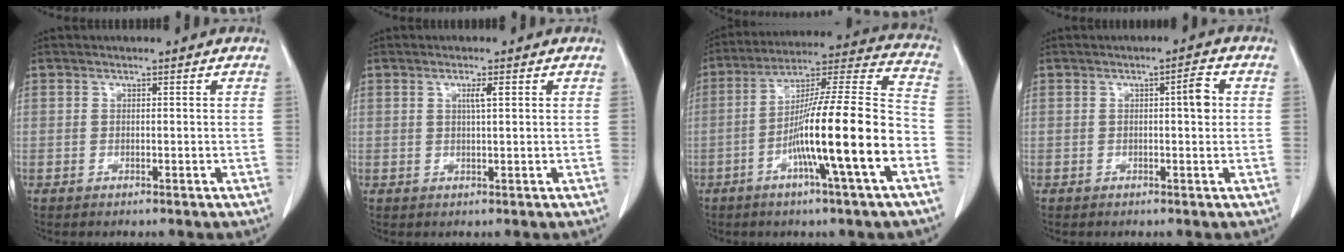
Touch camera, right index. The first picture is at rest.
{"total": 1.9, "force": [0.7, 0.0, 1.7], "torque": [-0.033, 0.000, 0.012]}
{"total": 18.3, "force": [-6.1, -0.2, 17.2], "torque": [-0.283, 0.003, -0.105]}
{"total": 2.8, "force": [0.5, 0.4, 2.8], "torque": [-0.040, 0.005, 0.006]}